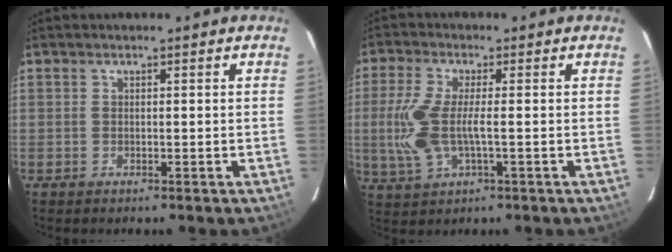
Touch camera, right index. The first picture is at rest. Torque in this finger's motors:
{"motor_torque": [0.32, 0.05, 0.19, 0.13]}